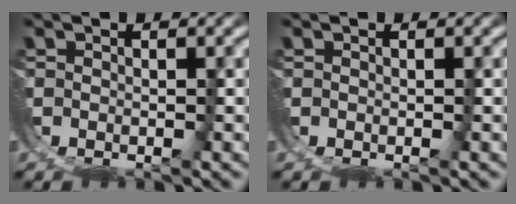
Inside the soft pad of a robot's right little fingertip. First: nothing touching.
{"total": 0.0}